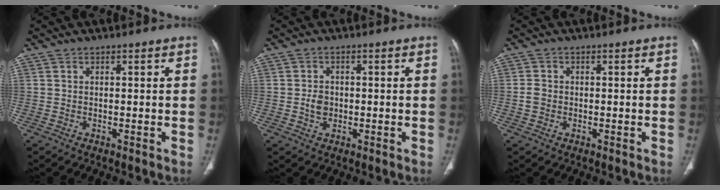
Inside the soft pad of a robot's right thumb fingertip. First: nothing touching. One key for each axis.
{"total": 2.9, "fx": -0.3, "fy": 2.4, "fz": 1.6, "tx": -0.019, "ty": 0.004, "tz": -0.006}
{"total": 2.1, "fx": -0.3, "fy": 1.8, "fz": 1.1, "tx": -0.017, "ty": 0.006, "tz": -0.007}